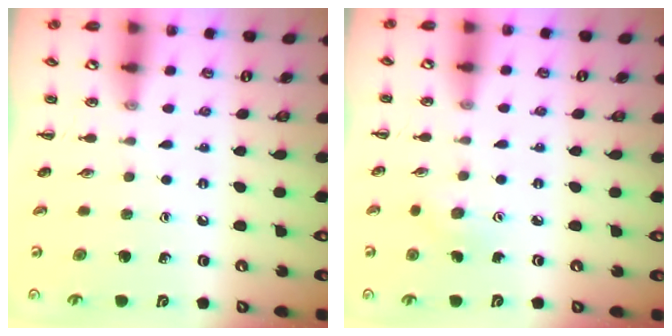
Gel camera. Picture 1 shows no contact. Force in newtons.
{"total": 3.1, "press": 3.0, "slide": 0.8}